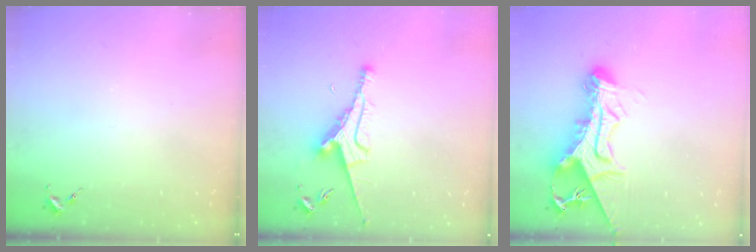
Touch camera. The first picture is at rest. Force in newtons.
{"total": 9.5, "press": 9.4, "slide": 1.2}
{"total": 16.0, "press": 15.9, "slide": 1.9}